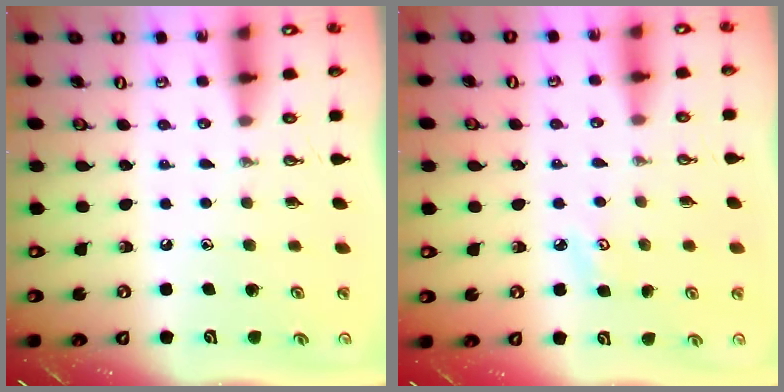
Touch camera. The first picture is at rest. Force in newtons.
{"total": 3.7, "press": 3.7, "slide": 0.5}